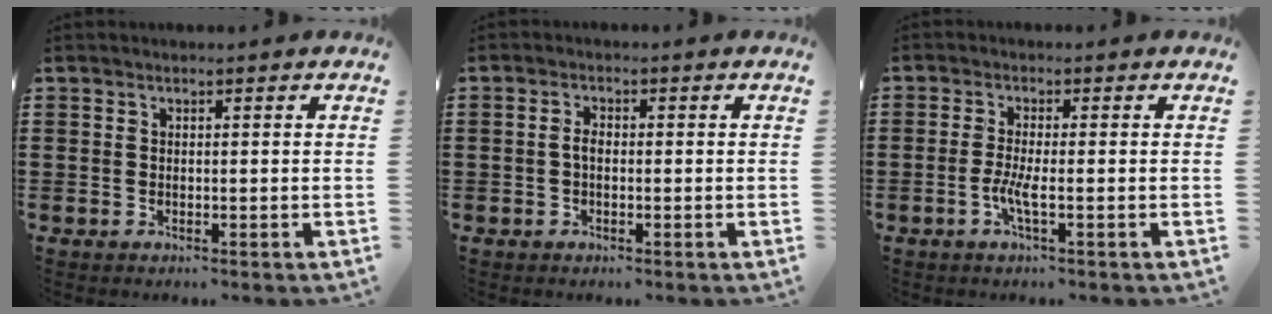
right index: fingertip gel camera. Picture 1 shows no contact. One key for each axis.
{"total": 1.7, "fx": -0.3, "fy": 0.9, "fz": 1.4, "tx": -0.036, "ty": -0.001, "tz": -0.009}
{"total": 3.5, "fx": -1.2, "fy": 0.3, "fz": 3.3, "tx": -0.070, "ty": -0.009, "tz": -0.026}